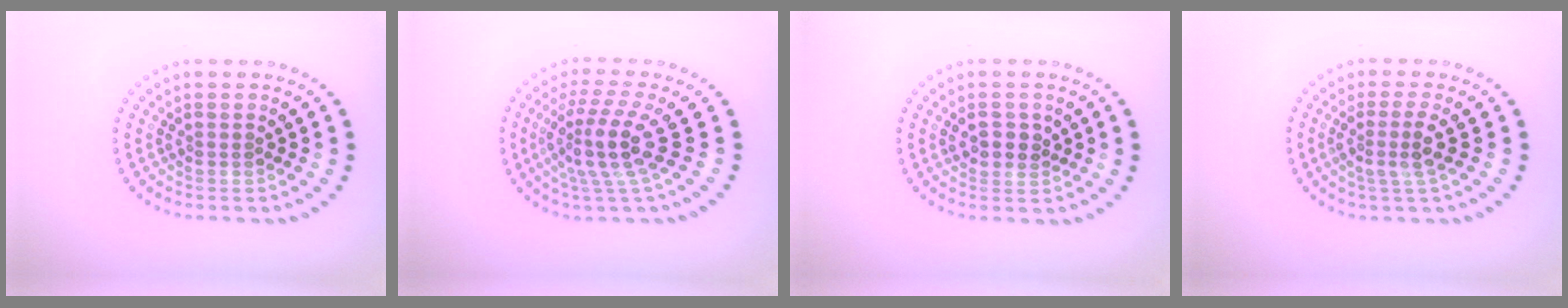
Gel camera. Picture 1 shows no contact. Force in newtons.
{"total": 4.4, "press": 3.3, "slide": 2.9}
{"total": 2.3, "press": 2.2, "slide": 0.5}
{"total": 2.5, "press": 1.9, "slide": 1.6}